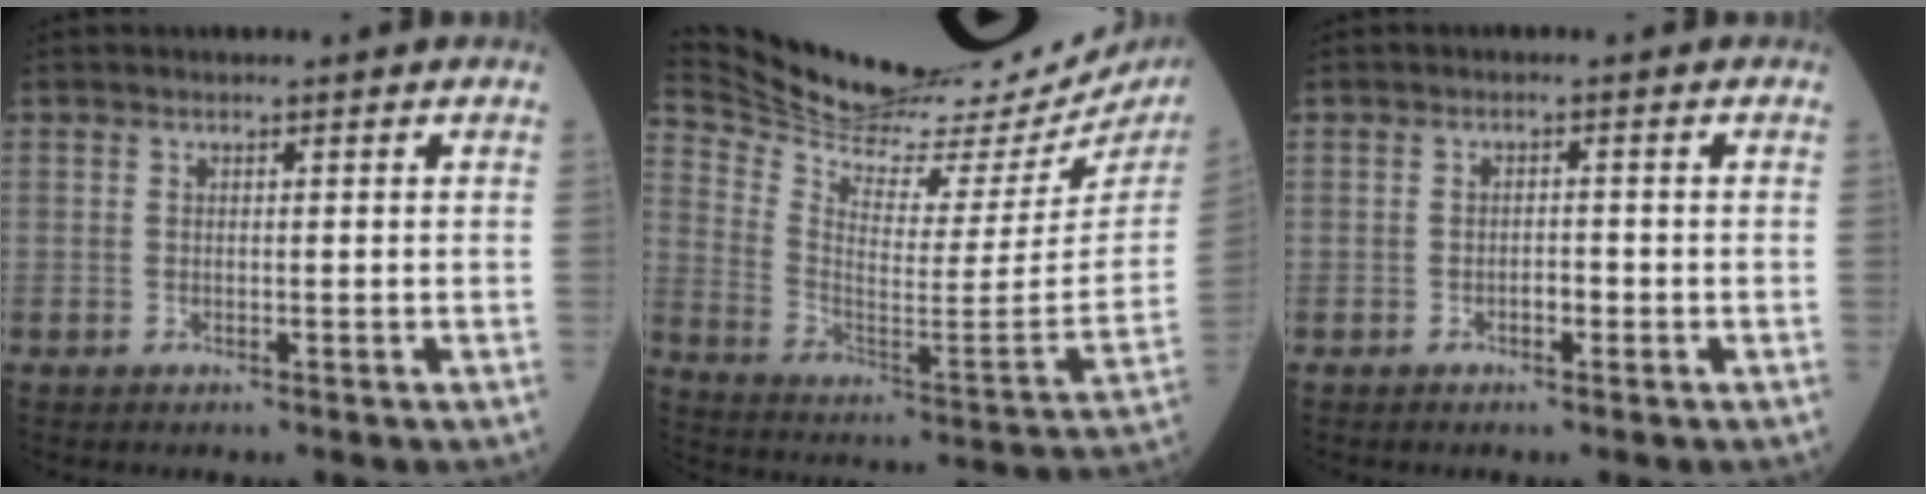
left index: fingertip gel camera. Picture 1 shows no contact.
{"total": 30.4, "force": [27.6, 3.6, 12.2], "torque": [-0.221, -0.103, 0.385]}
{"total": 1.4, "force": [-0.7, 0.6, 1.1], "torque": [-0.016, 0.003, -0.012]}